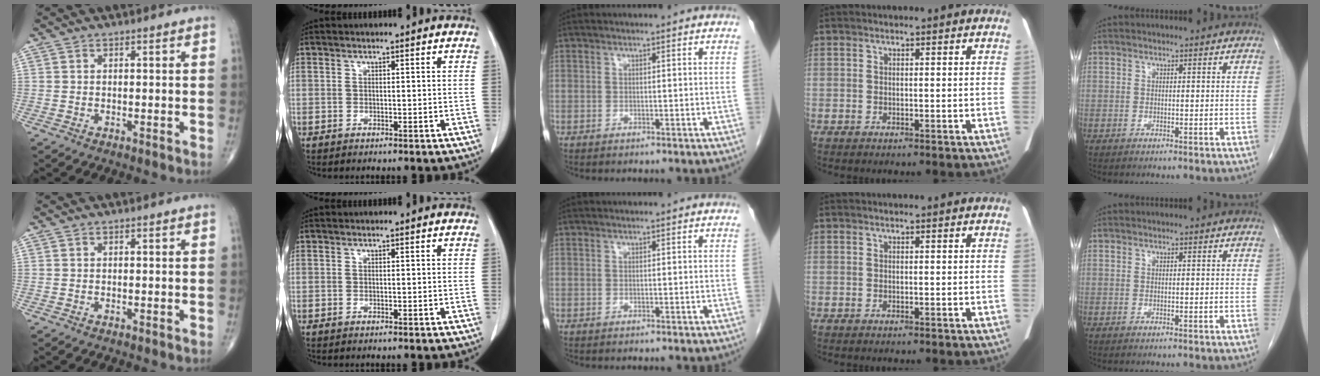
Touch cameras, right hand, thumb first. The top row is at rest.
{}